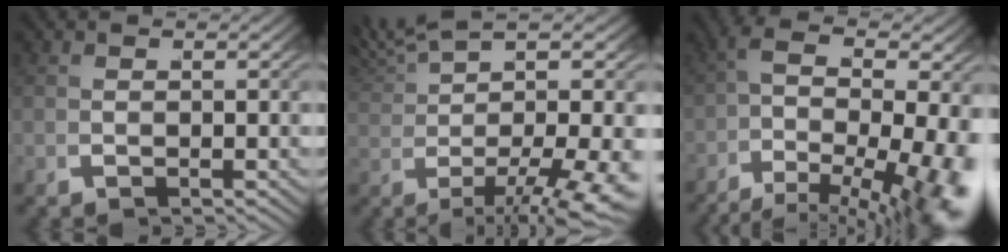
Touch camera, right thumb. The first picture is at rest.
{"total": 6.9, "force": [1.8, 2.0, 6.3], "torque": [-0.100, -0.004, 0.052]}
{"total": 9.2, "force": [-2.2, 4.2, 7.9], "torque": [-0.130, -0.039, -0.011]}